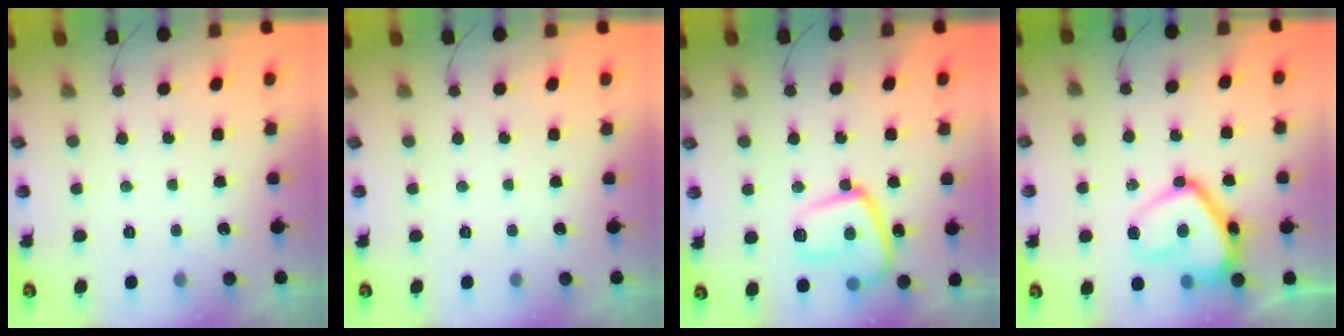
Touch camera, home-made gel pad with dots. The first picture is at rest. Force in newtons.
{"total": 0.0}
{"total": 16.0, "press": 15.9, "slide": 1.4}
{"total": 16.7, "press": 16.7, "slide": 1.5}